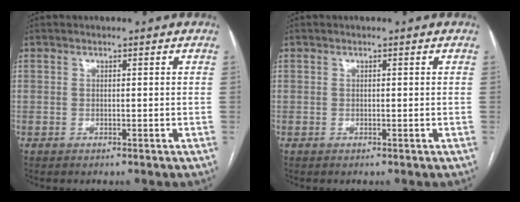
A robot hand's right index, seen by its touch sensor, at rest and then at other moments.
{"total": 0.0}